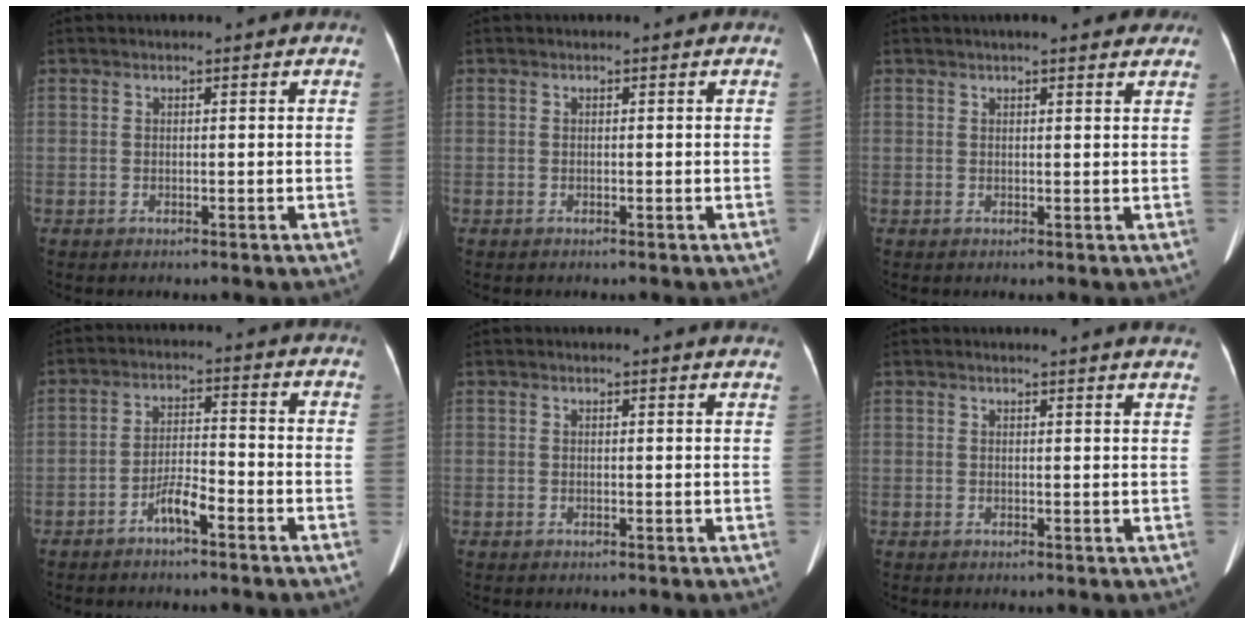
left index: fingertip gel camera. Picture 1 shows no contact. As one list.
[{"total": 0.0}, {"total": 8.2, "force": [6.9, 1.6, 4.1], "torque": [-0.042, 0.016, 0.075]}, {"total": 4.1, "force": [-2.8, 0.6, 3.0], "torque": [-0.062, 0.008, -0.052]}, {"total": 3.0, "force": [2.9, 0.0, 0.8], "torque": [-0.012, -0.004, 0.015]}, {"total": 6.8, "force": [6.3, -0.1, 2.3], "torque": [-0.027, -0.003, 0.049]}]